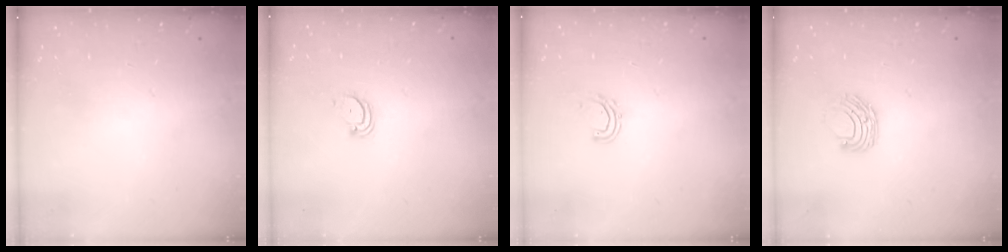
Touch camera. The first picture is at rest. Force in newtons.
{"total": 3.0, "press": 3.0, "slide": 0.2}
{"total": 5.0, "press": 4.8, "slide": 1.0}
{"total": 7.1, "press": 7.0, "slide": 0.7}